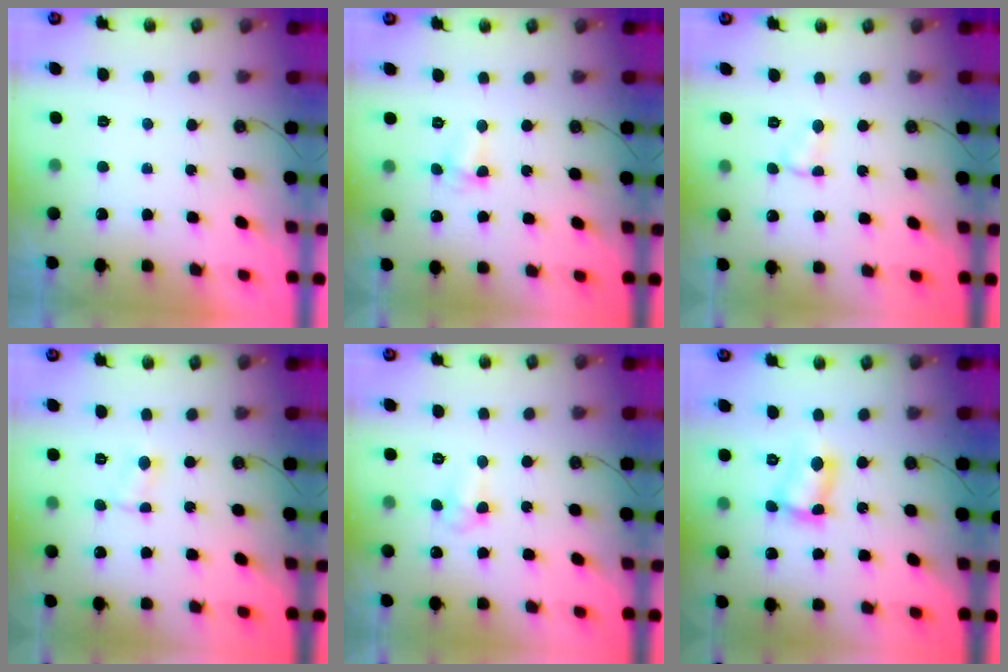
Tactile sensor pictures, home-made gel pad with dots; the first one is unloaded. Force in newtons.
{"total": 2.9, "press": 2.8, "slide": 0.7}
{"total": 3.3, "press": 3.3, "slide": 0.4}
{"total": 1.6, "press": 1.5, "slide": 0.4}
{"total": 3.5, "press": 3.5, "slide": 0.7}
{"total": 7.1, "press": 7.0, "slide": 0.4}